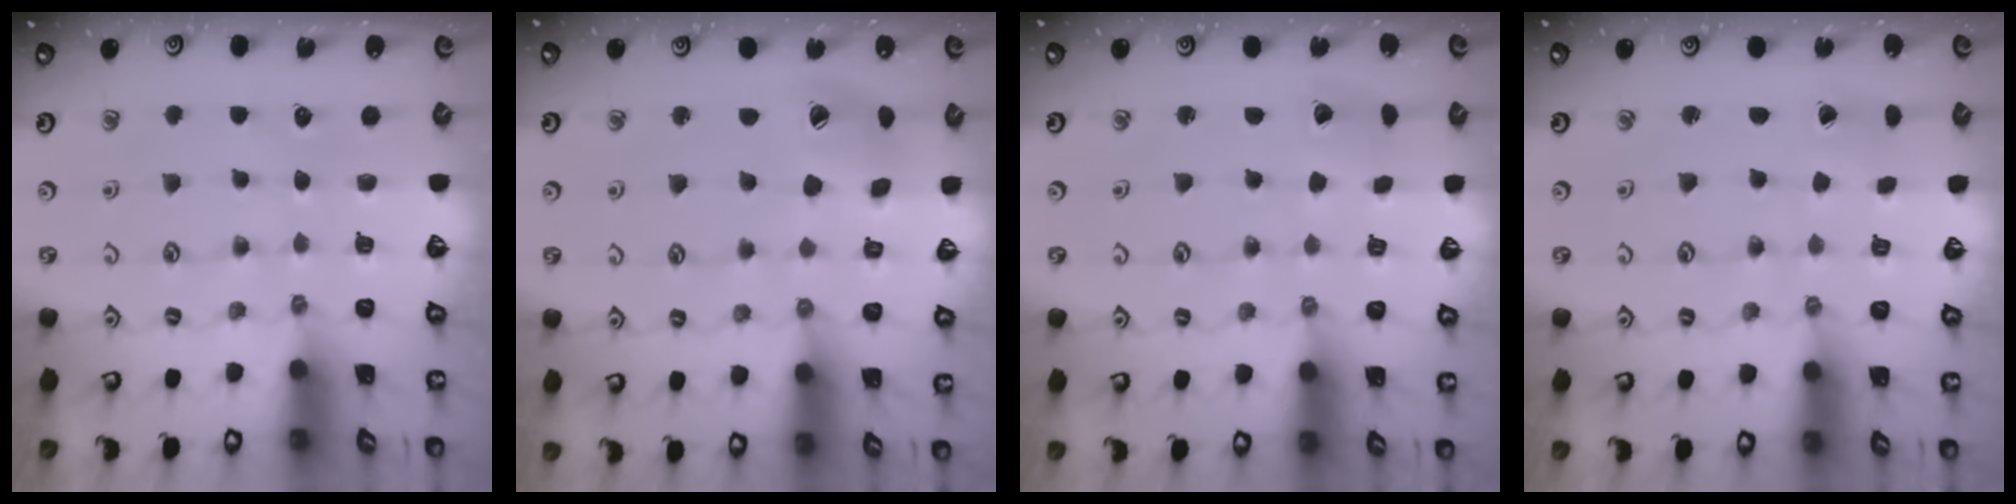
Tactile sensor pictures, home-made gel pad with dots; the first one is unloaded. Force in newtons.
{"total": 10.3, "press": 10.2, "slide": 1.3}
{"total": 3.6, "press": 3.5, "slide": 0.4}
{"total": 2.8, "press": 2.8, "slide": 0.2}